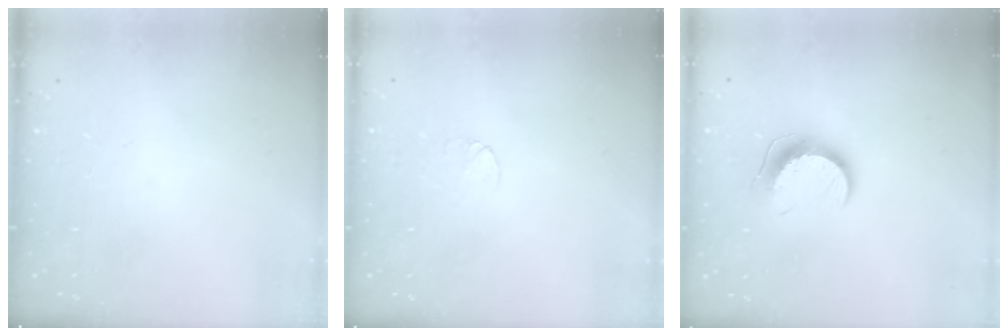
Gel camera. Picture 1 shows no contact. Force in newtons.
{"total": 4.9, "press": 4.8, "slide": 0.4}
{"total": 9.8, "press": 9.8, "slide": 0.5}